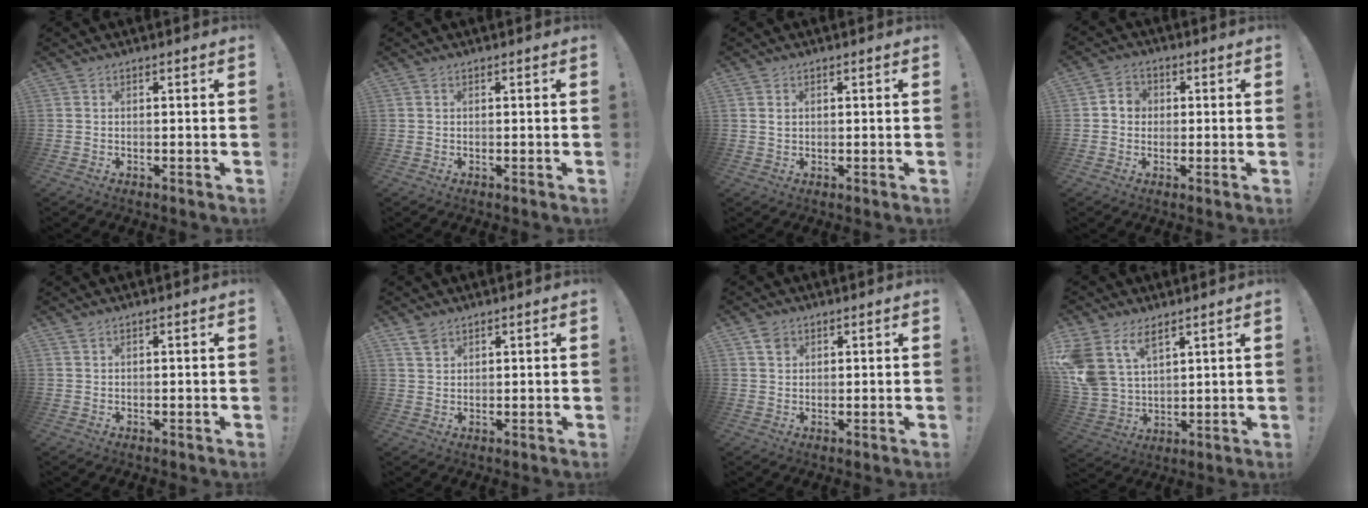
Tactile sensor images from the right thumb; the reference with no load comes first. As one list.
[{"total": 0.0}, {"total": 1.1, "force": [0.4, 0.9, 0.5], "torque": [-0.002, -0.001, 0.006]}, {"total": 4.5, "force": [0.1, 4.1, 1.9], "torque": [-0.028, 0.010, 0.002]}, {"total": 0.8, "force": [0.6, 0.5, 0.3], "torque": [-0.011, 0.002, 0.013]}, {"total": 3.6, "force": [2.7, 2.0, 1.2], "torque": [-0.012, -0.017, 0.050]}, {"total": 3.0, "force": [1.7, 2.2, 1.0], "torque": [-0.007, -0.005, 0.029]}, {"total": 11.8, "force": [7.6, 6.9, 5.8], "torque": [-0.148, -0.047, 0.149]}]